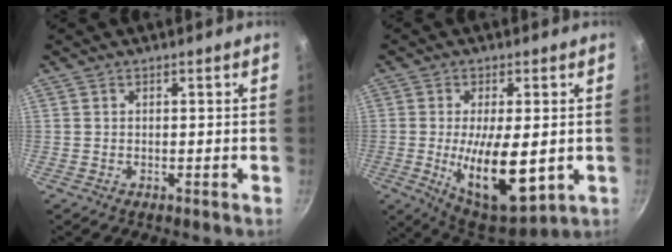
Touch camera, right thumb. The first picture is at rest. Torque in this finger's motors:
{"motor_torque": [-0.25, 1.22, 1.60, -0.56, 0.13]}